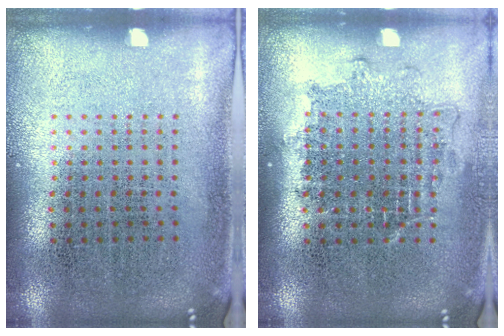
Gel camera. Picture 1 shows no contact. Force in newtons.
{"total": 1.2, "press": 1.1, "slide": 0.6}